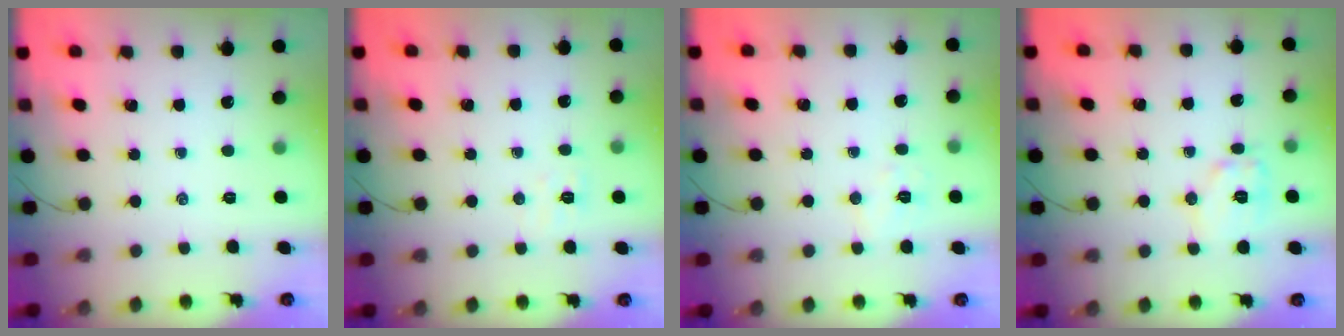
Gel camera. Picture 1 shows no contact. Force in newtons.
{"total": 4.4, "press": 4.3, "slide": 0.8}
{"total": 5.4, "press": 5.3, "slide": 0.8}
{"total": 9.2, "press": 9.2, "slide": 0.5}